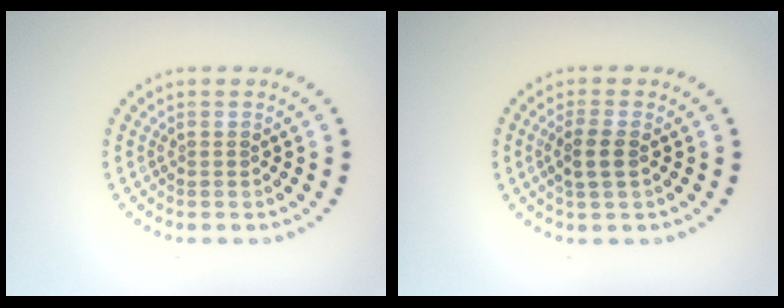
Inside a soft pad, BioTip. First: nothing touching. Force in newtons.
{"total": 2.2, "press": 2.1, "slide": 0.6}